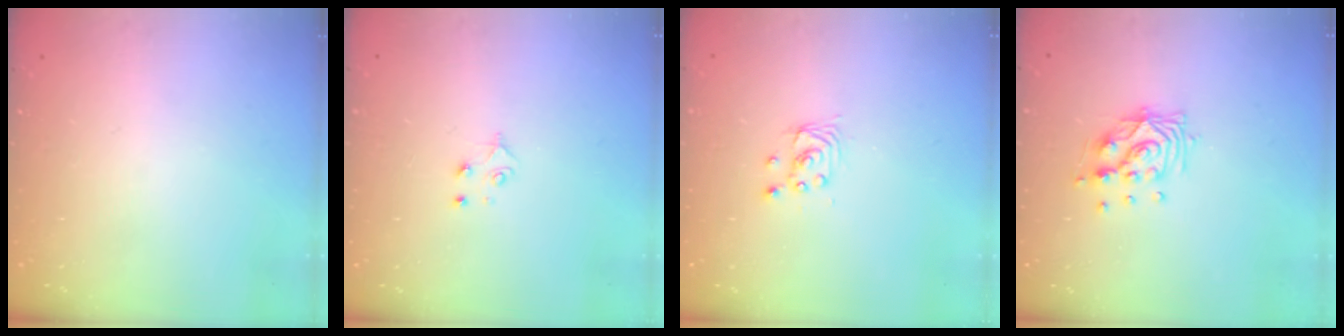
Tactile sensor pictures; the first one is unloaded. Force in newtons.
{"total": 4.0, "press": 3.9, "slide": 0.4}
{"total": 2.8, "press": 2.8, "slide": 0.1}
{"total": 10.6, "press": 10.5, "slide": 0.8}